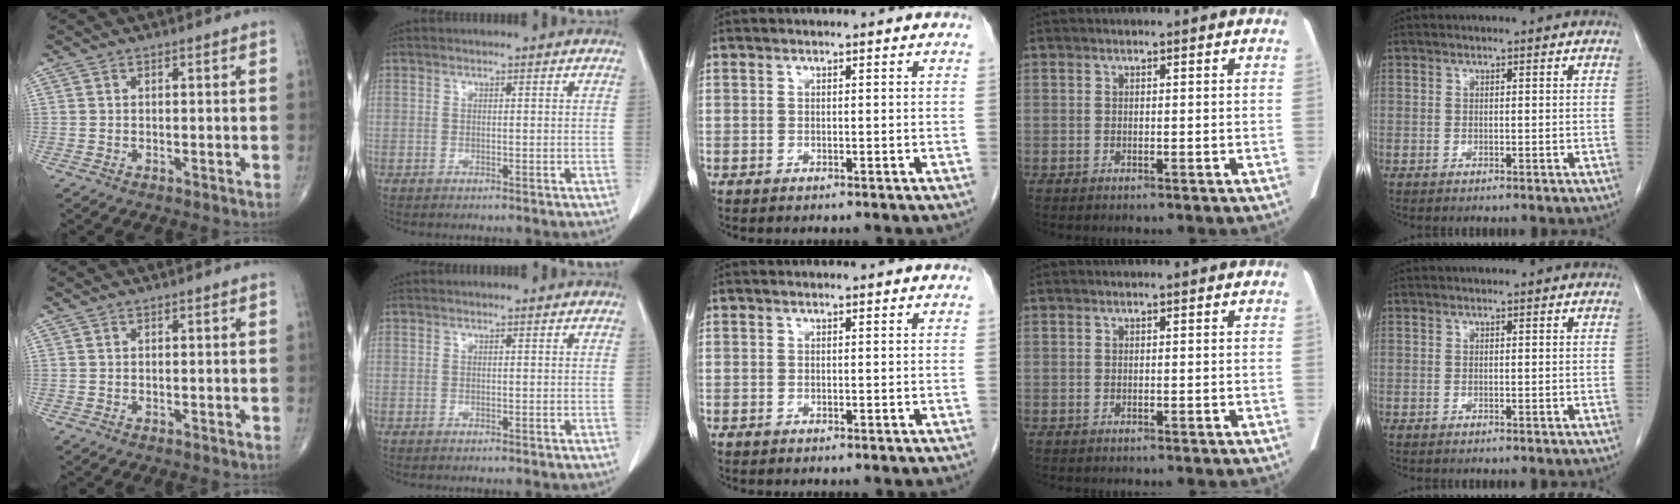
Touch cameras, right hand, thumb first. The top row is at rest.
{}